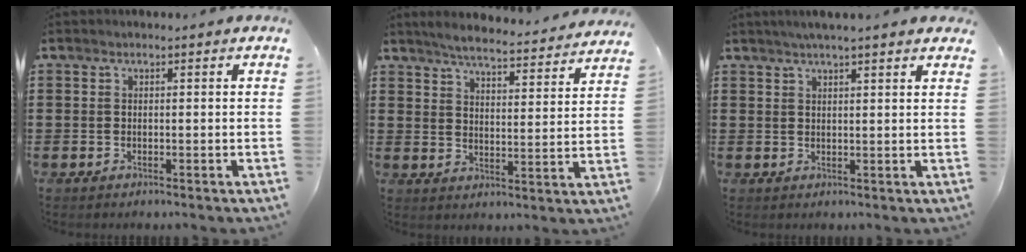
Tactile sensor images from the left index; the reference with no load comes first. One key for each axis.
{"total": 5.1, "fx": 4.9, "fy": -0.2, "fz": 1.5, "tx": -0.052, "ty": -0.034, "tz": 0.082}
{"total": 2.5, "fx": 2.2, "fy": -0.1, "fz": 1.2, "tx": -0.029, "ty": 0.003, "tz": 0.040}